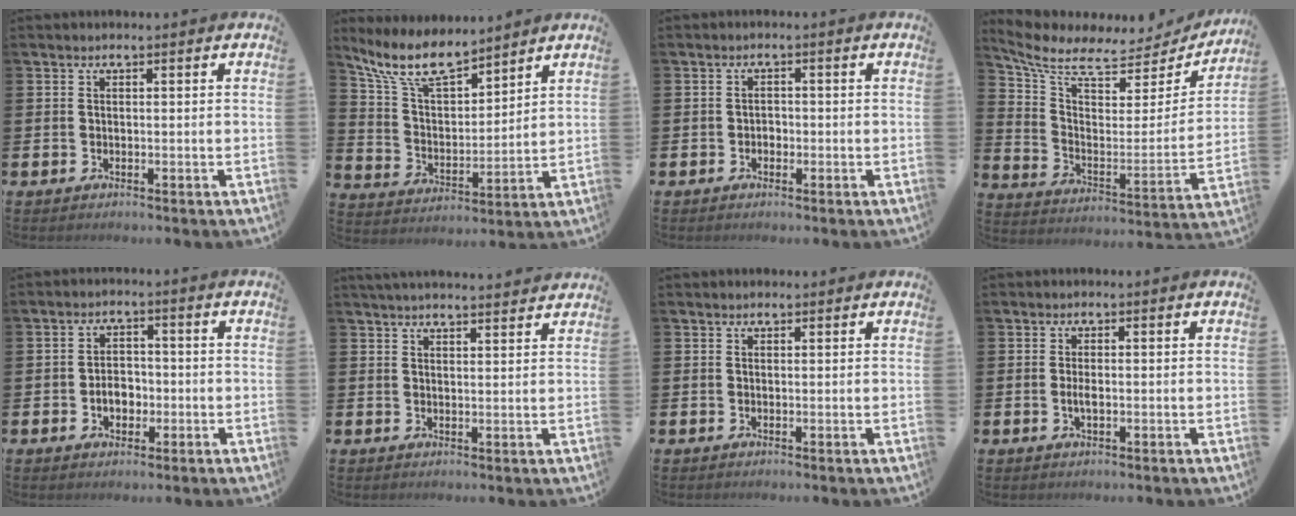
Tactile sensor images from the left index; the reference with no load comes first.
{"total": 9.3, "force": [8.0, 2.6, 4.0], "torque": [-0.116, -0.035, 0.147]}
{"total": 1.3, "force": [-0.5, 1.1, 0.3], "torque": [0.000, 0.000, -0.014]}
{"total": 7.8, "force": [6.4, 3.1, 3.1], "torque": [-0.102, -0.044, 0.108]}
{"total": 3.4, "force": [-0.9, 2.5, 2.1], "torque": [-0.026, -0.001, -0.024]}
{"total": 3.3, "force": [3.3, -0.2, 0.3], "torque": [-0.009, -0.017, 0.060]}
{"total": 0.6, "force": [0.5, 0.3, 0.1], "torque": [0.005, 0.001, 0.008]}
{"total": 1.5, "force": [-0.1, 0.6, 1.4], "torque": [-0.027, 0.001, -0.003]}